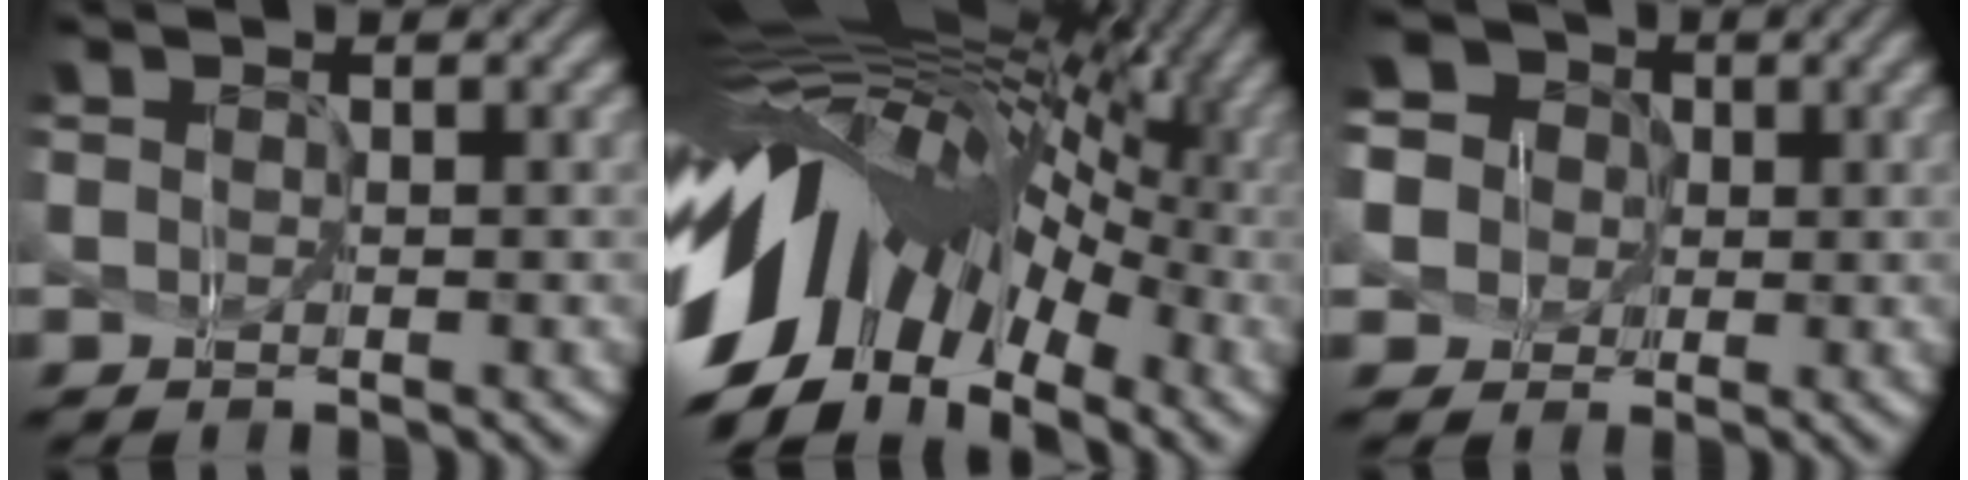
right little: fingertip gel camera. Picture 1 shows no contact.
{"total": 14.1, "force": [-1.4, 8.0, 11.6], "torque": [-0.222, 0.034, -0.023]}
{"total": 6.7, "force": [0.7, 6.3, 2.2], "torque": [-0.088, 0.023, -0.003]}